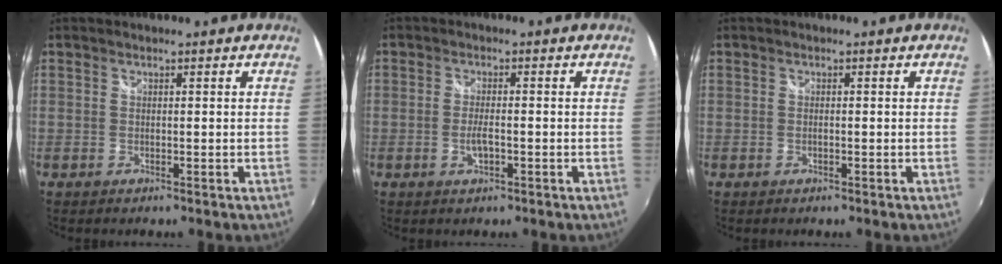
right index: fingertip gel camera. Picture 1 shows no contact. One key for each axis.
{"total": 3.0, "fx": -1.1, "fy": 0.9, "fz": 2.6, "tx": -0.054, "ty": -0.003, "tz": -0.021}
{"total": 0.6, "fx": -0.4, "fy": 0.2, "fz": 0.5, "tx": -0.011, "ty": -0.001, "tz": -0.007}